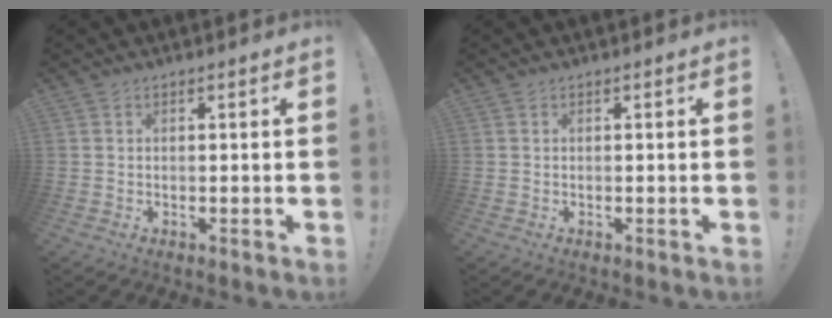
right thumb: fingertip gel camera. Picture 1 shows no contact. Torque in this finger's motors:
{"motor_torque": [0.00, 0.00, 0.04, -0.01, 0.00]}